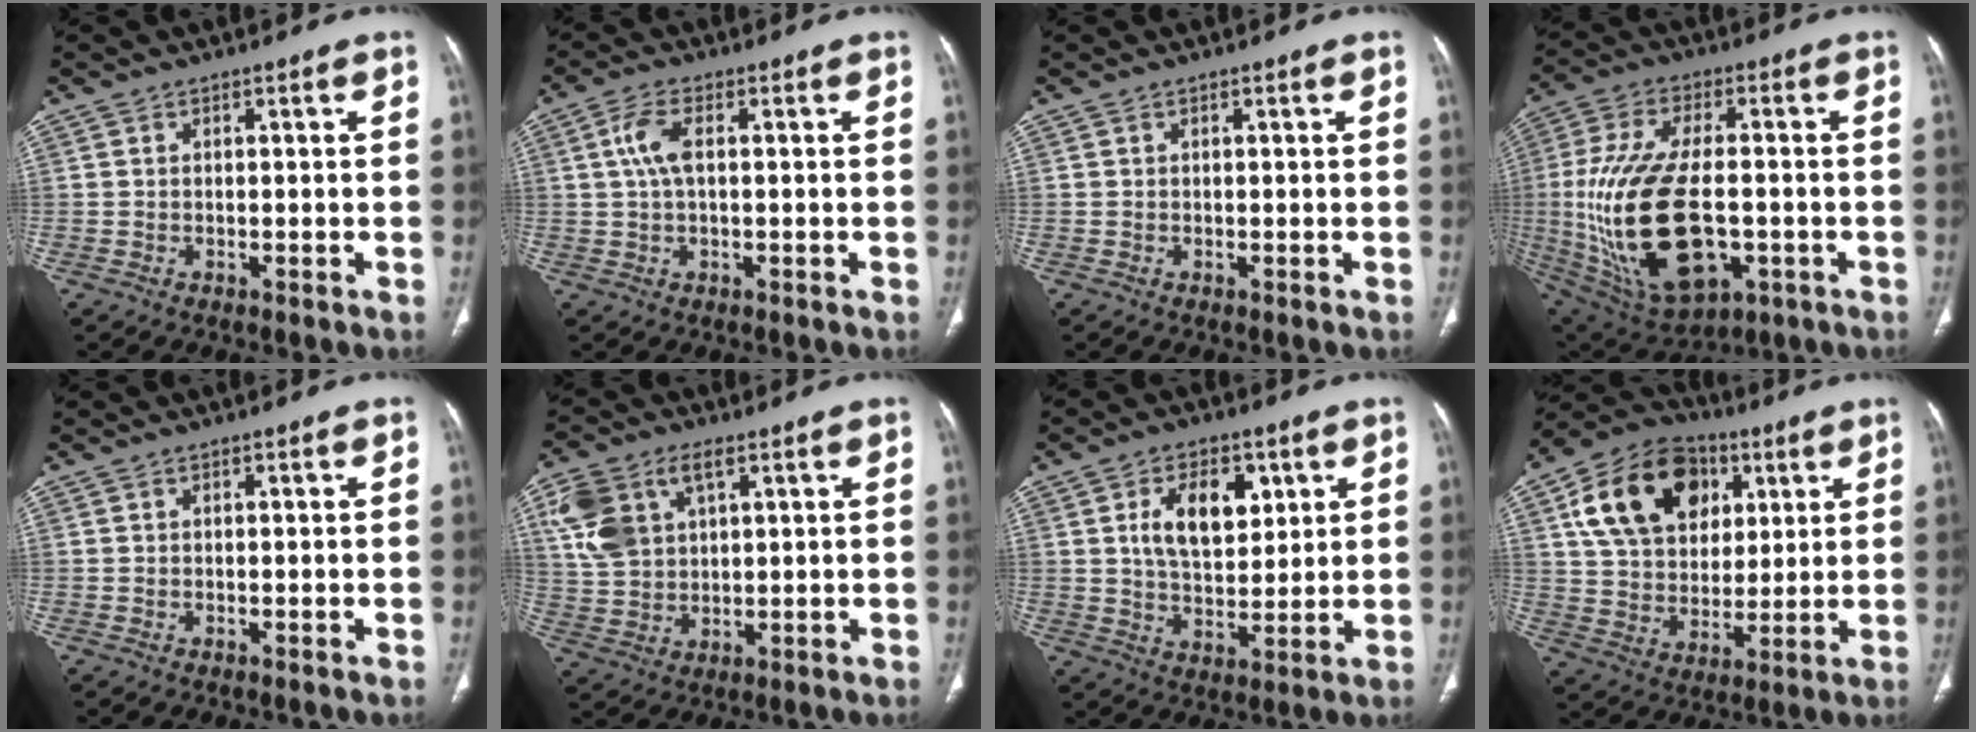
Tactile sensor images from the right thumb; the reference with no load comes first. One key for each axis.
{"total": 5.1, "fx": 1.0, "fy": 2.1, "fz": 4.6, "tx": -0.112, "ty": 0.011, "tz": 0.019}
{"total": 0.0}
{"total": 24.6, "fx": -3.6, "fy": 12.6, "fz": 20.9, "tx": -0.432, "ty": -0.002, "tz": -0.034}
{"total": 0.0}
{"total": 11.8, "fx": 4.8, "fy": 7.2, "fz": 8.1, "tx": -0.166, "ty": 0.003, "tz": 0.096}
{"total": 11.3, "fx": 3.7, "fy": 6.7, "fz": 8.3, "tx": -0.108, "ty": -0.016, "tz": 0.069}
{"total": 20.0, "fx": 7.3, "fy": 14.4, "fz": 11.9, "tx": -0.185, "ty": -0.001, "tz": 0.125}